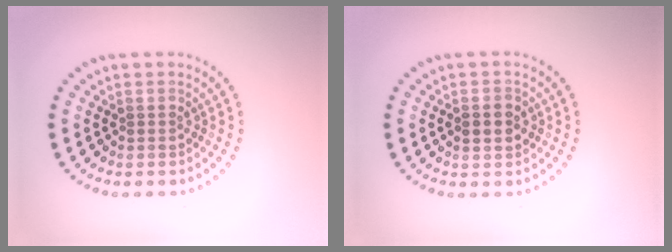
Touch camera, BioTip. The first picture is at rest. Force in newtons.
{"total": 2.5, "press": 2.5, "slide": 0.2}